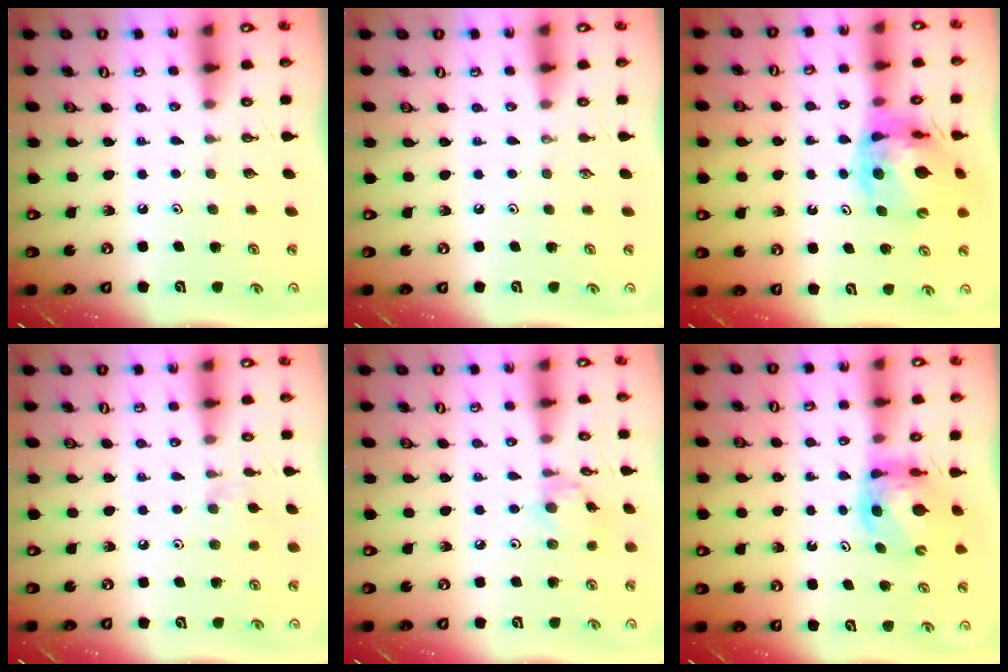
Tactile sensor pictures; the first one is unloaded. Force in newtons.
{"total": 0.0}
{"total": 15.4, "press": 15.3, "slide": 1.9}
{"total": 3.0, "press": 2.9, "slide": 0.5}
{"total": 2.4, "press": 2.4, "slide": 0.2}
{"total": 6.2, "press": 6.2, "slide": 0.6}